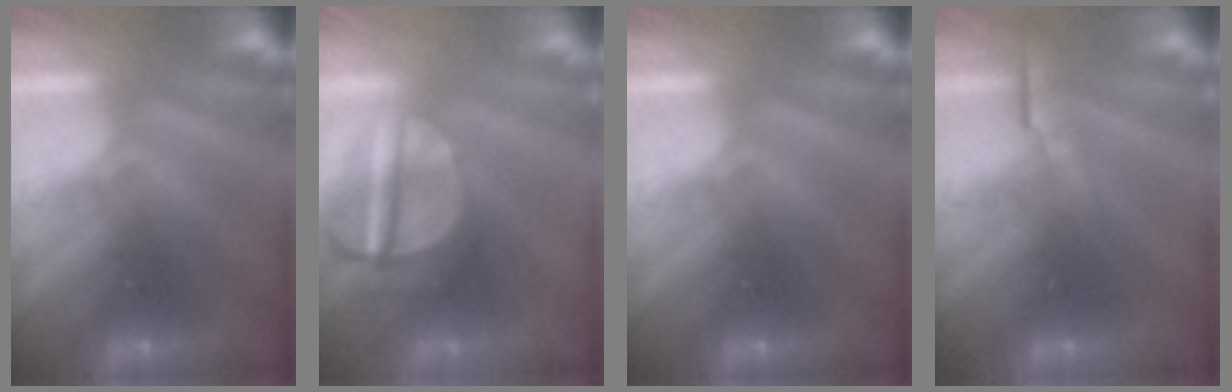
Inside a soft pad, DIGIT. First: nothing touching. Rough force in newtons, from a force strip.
{"total": 3.7}
{"total": 0.0}
{"total": 2.6}